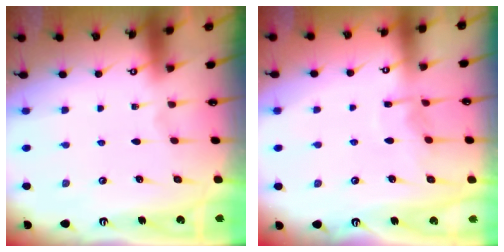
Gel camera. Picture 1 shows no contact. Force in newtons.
{"total": 5.3, "press": 5.3, "slide": 0.5}